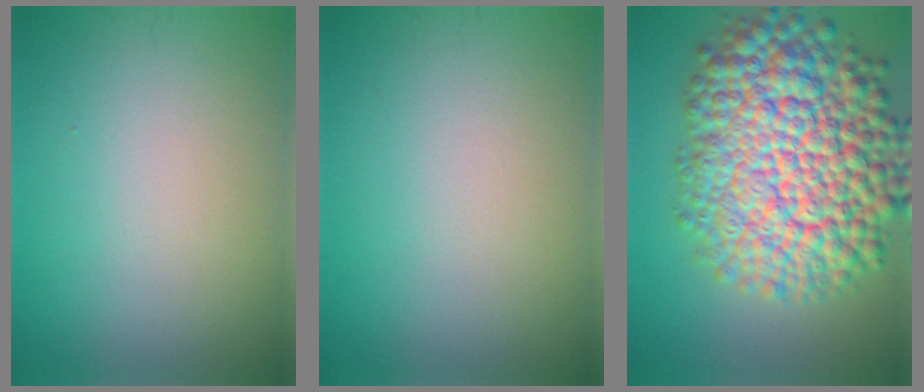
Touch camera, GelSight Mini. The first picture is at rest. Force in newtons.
{"total": 0.0}
{"total": 15.7, "press": 15.7, "slide": 0.6}